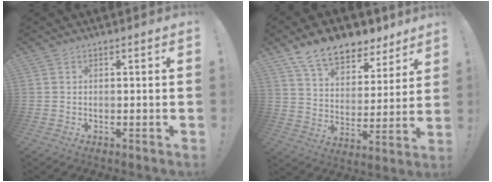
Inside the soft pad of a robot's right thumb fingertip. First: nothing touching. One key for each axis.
{"total": 14.2, "fx": 11.0, "fy": 7.0, "fz": 5.5, "tx": -0.100, "ty": -0.073, "tz": 0.203}